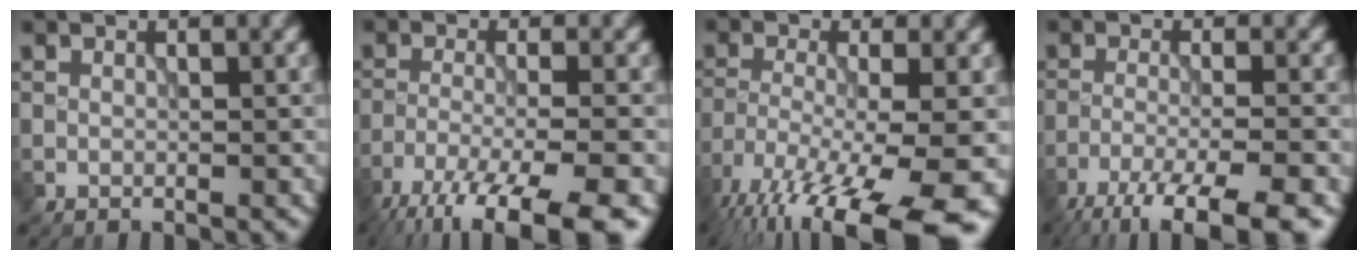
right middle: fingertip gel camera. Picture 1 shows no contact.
{"total": 11.0, "force": [-8.3, 2.4, 6.9], "torque": [-0.120, -0.033, -0.130]}
{"total": 15.7, "force": [-10.2, 3.9, 11.2], "torque": [-0.198, -0.037, -0.155]}
{"total": 8.8, "force": [-6.5, 1.7, 5.6], "torque": [-0.092, -0.022, -0.105]}